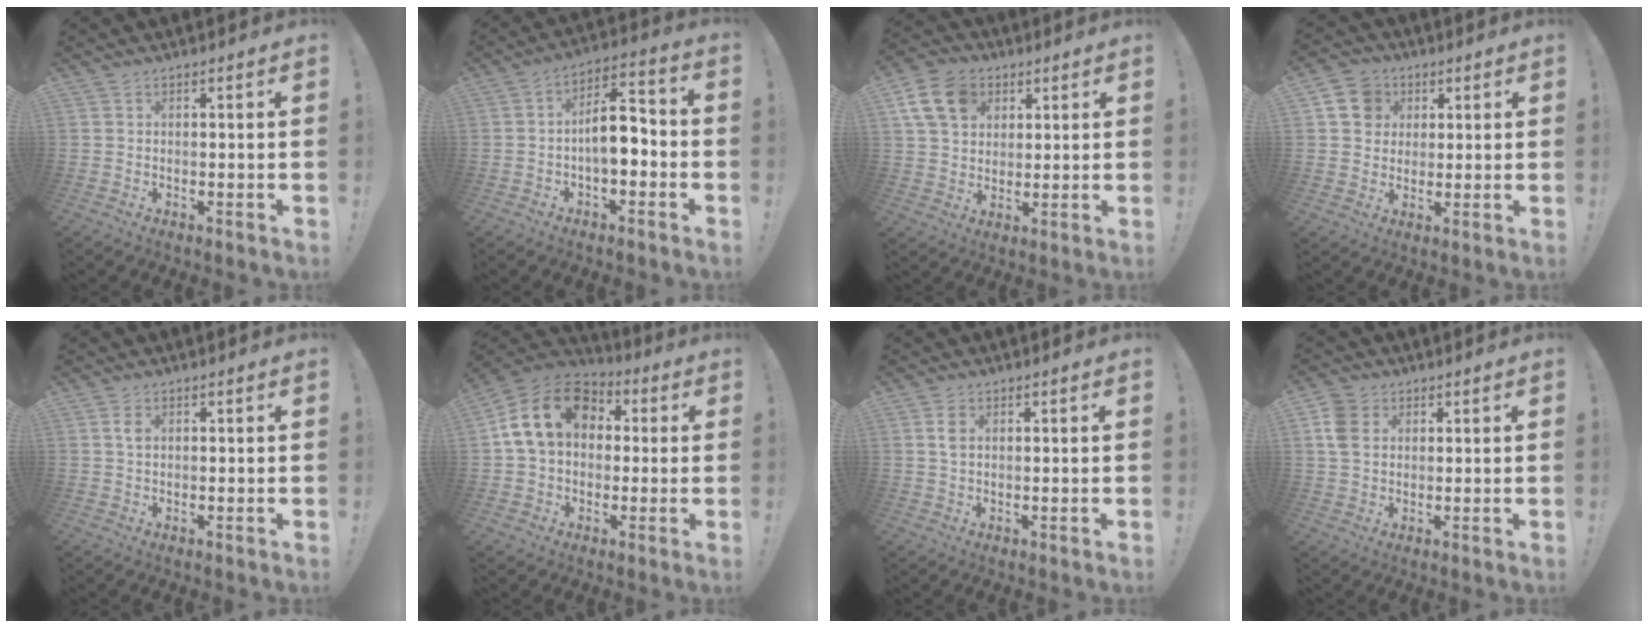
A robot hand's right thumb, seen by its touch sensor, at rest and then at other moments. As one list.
[{"total": 10.7, "force": [-2.0, 5.2, 9.1], "torque": [-0.141, 0.013, -0.034]}, {"total": 13.6, "force": [5.5, 10.4, 6.7], "torque": [-0.107, -0.015, 0.114]}, {"total": 9.8, "force": [3.2, 8.7, 3.3], "torque": [-0.040, -0.011, 0.065]}, {"total": 2.1, "force": [0.7, 1.2, 1.6], "torque": [-0.034, 0.004, 0.012]}, {"total": 17.4, "force": [4.2, 12.5, 11.3], "torque": [-0.182, 0.005, 0.076]}, {"total": 2.7, "force": [0.8, 1.5, 2.1], "torque": [-0.038, 0.002, 0.013]}, {"total": 7.7, "force": [1.9, 6.1, 4.3], "torque": [-0.084, 0.007, 0.041]}]